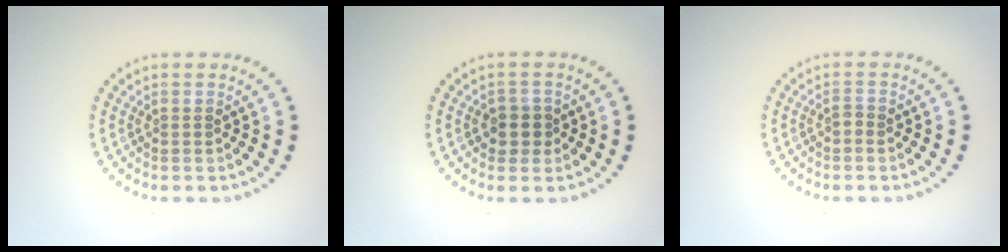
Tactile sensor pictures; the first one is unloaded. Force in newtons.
{"total": 2.0, "press": 1.9, "slide": 0.8}
{"total": 0.7, "press": 0.4, "slide": 0.5}